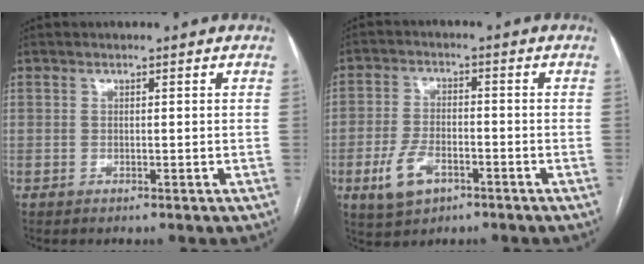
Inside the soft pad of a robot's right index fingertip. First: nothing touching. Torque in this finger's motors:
{"motor_torque": [-0.19, -0.28, -0.34, -0.19]}